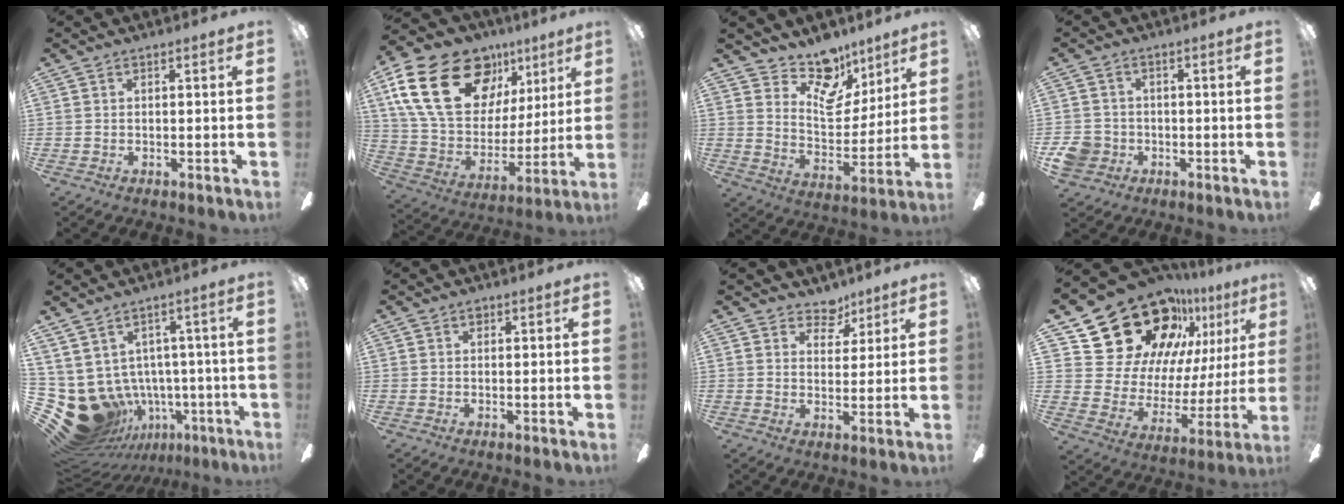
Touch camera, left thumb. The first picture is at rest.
{"total": 26.0, "force": [13.1, 16.3, 15.5], "torque": [-0.291, -0.056, 0.242]}
{"total": 14.1, "force": [10.3, 7.7, 5.8], "torque": [-0.089, -0.073, 0.192]}
{"total": 6.4, "force": [-2.0, 5.7, 2.3], "torque": [-0.059, 0.014, -0.038]}
{"total": 13.5, "force": [-2.5, 11.7, 6.3], "torque": [-0.178, -0.008, -0.010]}
{"total": 1.0, "force": [0.5, 0.7, 0.5], "torque": [-0.003, -0.001, 0.008]}
{"total": 6.0, "force": [4.5, 3.7, 1.4], "torque": [-0.014, -0.026, 0.078]}
{"total": 26.5, "force": [18.8, 15.4, 10.8], "torque": [-0.165, -0.127, 0.360]}